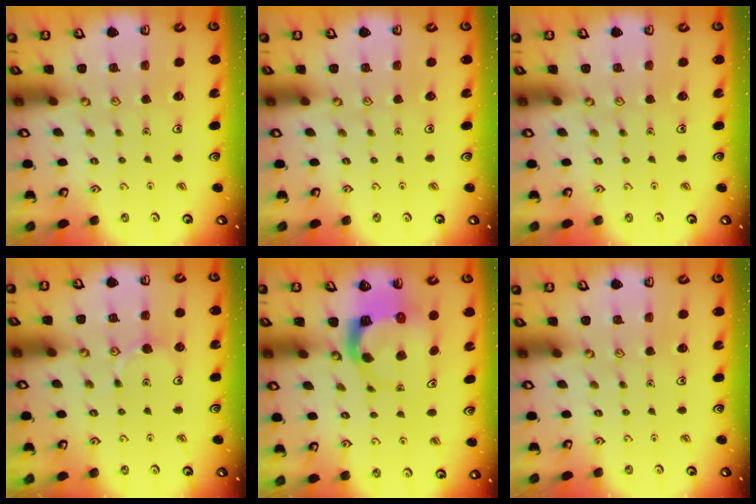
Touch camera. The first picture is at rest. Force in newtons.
{"total": 0.0}
{"total": 0.0}
{"total": 5.9, "press": 5.9, "slide": 0.3}
{"total": 4.8, "press": 4.7, "slide": 0.8}
{"total": 0.0}